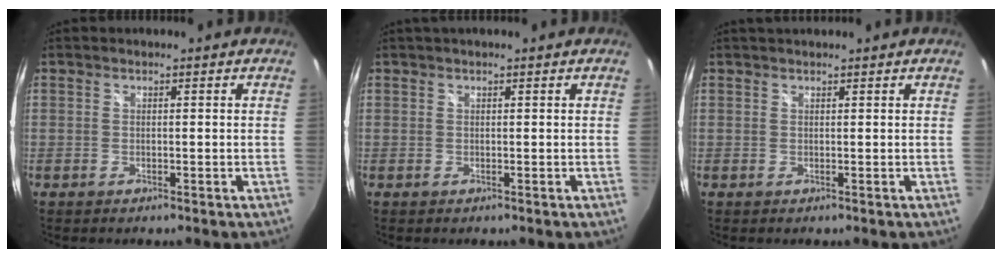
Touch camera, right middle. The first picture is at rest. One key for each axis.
{"total": 1.6, "fx": 1.2, "fy": 0.0, "fz": 1.0, "tx": -0.021, "ty": 0.010, "tz": 0.013}
{"total": 1.9, "fx": 1.7, "fy": 0.2, "fz": 0.9, "tx": -0.017, "ty": 0.007, "tz": 0.023}